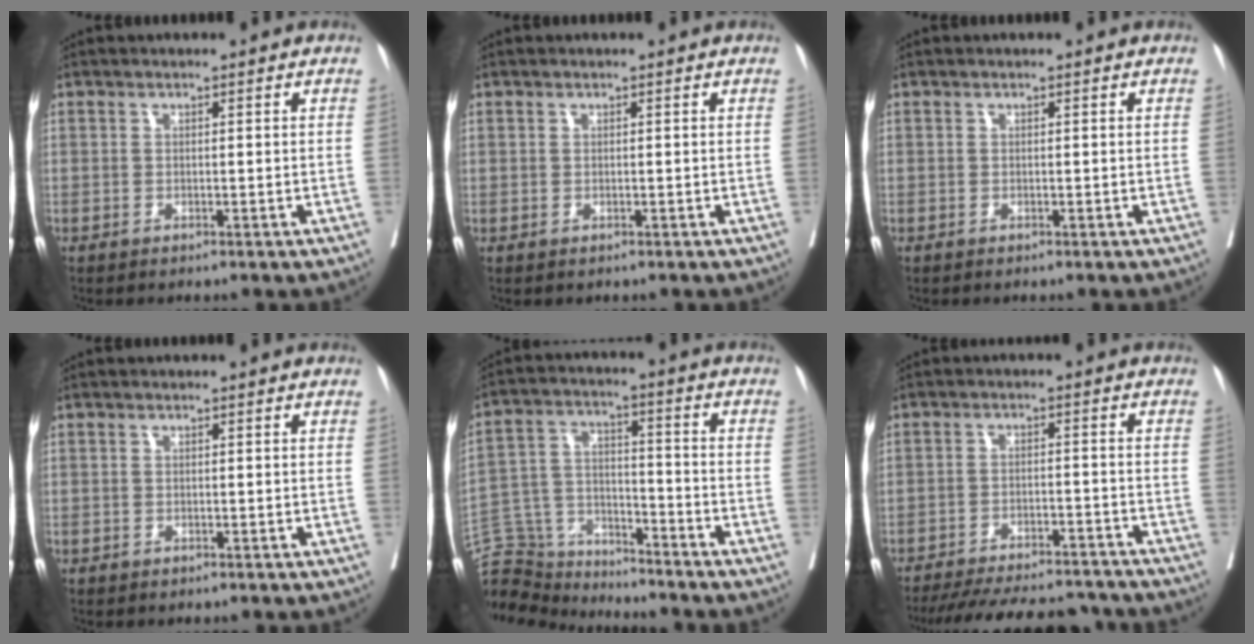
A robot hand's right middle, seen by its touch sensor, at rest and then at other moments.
{"total": 0.8, "force": [0.1, 0.8, 0.0], "torque": [0.009, 0.005, -0.001]}
{"total": 0.0}
{"total": 0.6, "force": [-0.3, 0.5, 0.0], "torque": [-0.003, 0.005, -0.007]}
{"total": 15.6, "force": [-14.9, 3.4, 3.1], "torque": [-0.069, 0.038, -0.250]}
{"total": 19.6, "force": [-17.8, 4.2, 7.1], "torque": [-0.141, -0.014, -0.244]}